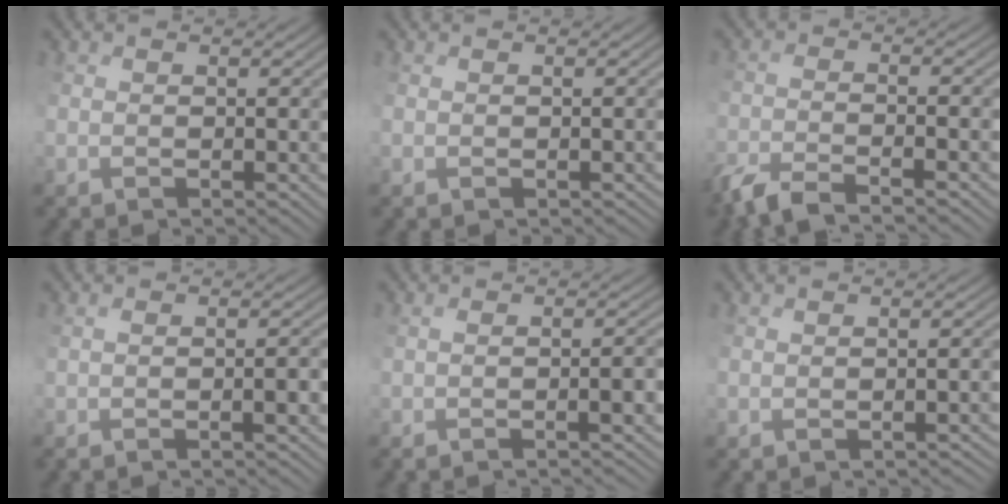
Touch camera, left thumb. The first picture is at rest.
{"total": 0.8, "force": [-0.5, 0.4, 0.5], "torque": [-0.003, -0.003, -0.002]}
{"total": 5.2, "force": [-4.2, 0.4, 3.0], "torque": [-0.061, 0.000, -0.082]}
{"total": 2.6, "force": [-1.7, 0.1, 2.0], "torque": [-0.013, 0.006, -0.012]}
{"total": 3.4, "force": [-2.3, 0.1, 2.5], "torque": [-0.015, 0.009, -0.017]}
{"total": 2.3, "force": [-1.7, 0.7, 1.3], "torque": [-0.006, 0.000, -0.009]}